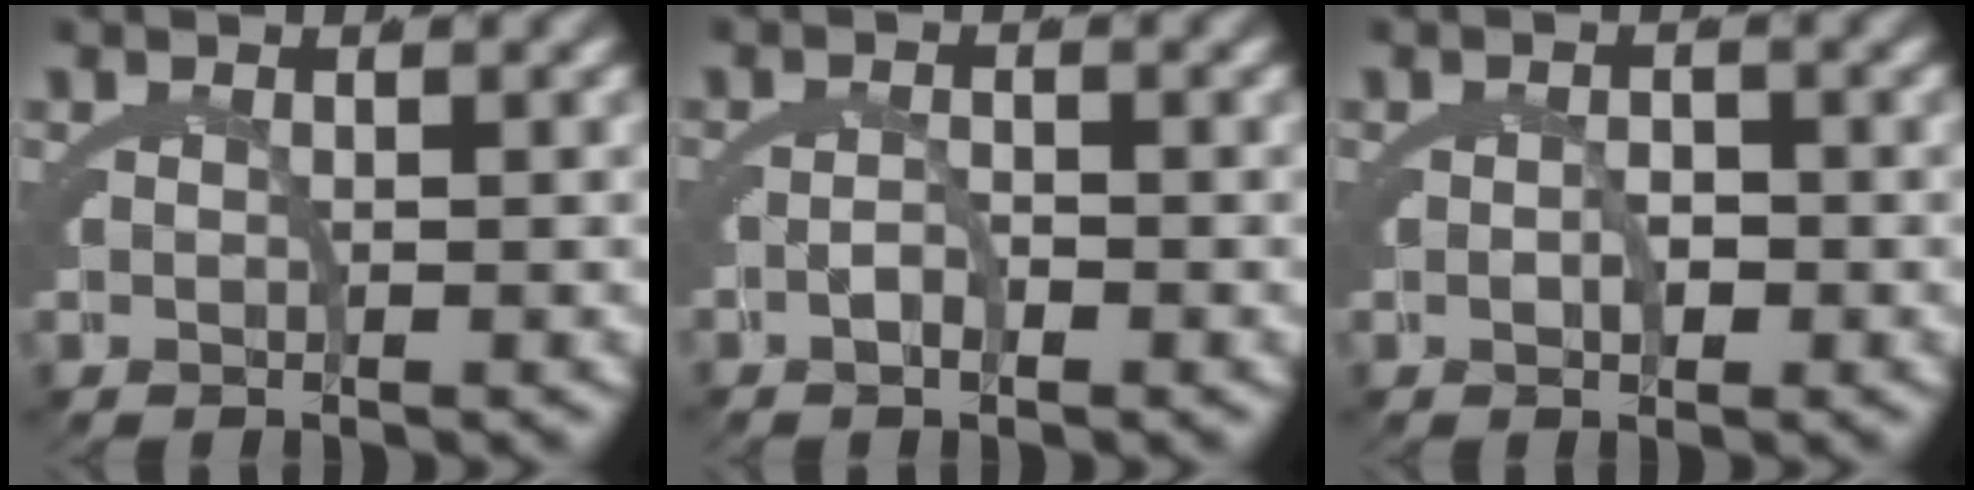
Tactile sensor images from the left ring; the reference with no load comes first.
{"total": 1.2, "force": [-0.9, -0.1, 0.8], "torque": [-0.014, -0.007, -0.013]}
{"total": 1.0, "force": [-0.5, 0.4, 0.8], "torque": [-0.009, -0.010, -0.005]}